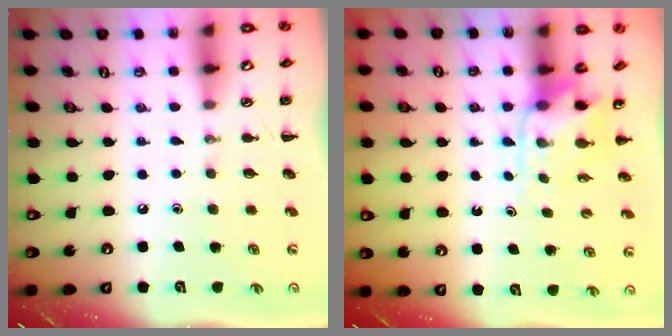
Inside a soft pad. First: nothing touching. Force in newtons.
{"total": 4.9, "press": 4.9, "slide": 0.6}